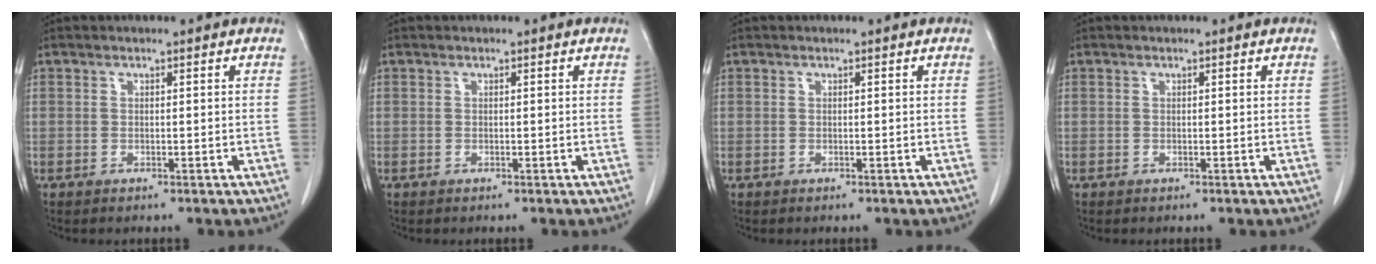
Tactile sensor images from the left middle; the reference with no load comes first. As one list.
[{"total": 0.0}, {"total": 0.0}, {"total": 0.0}]